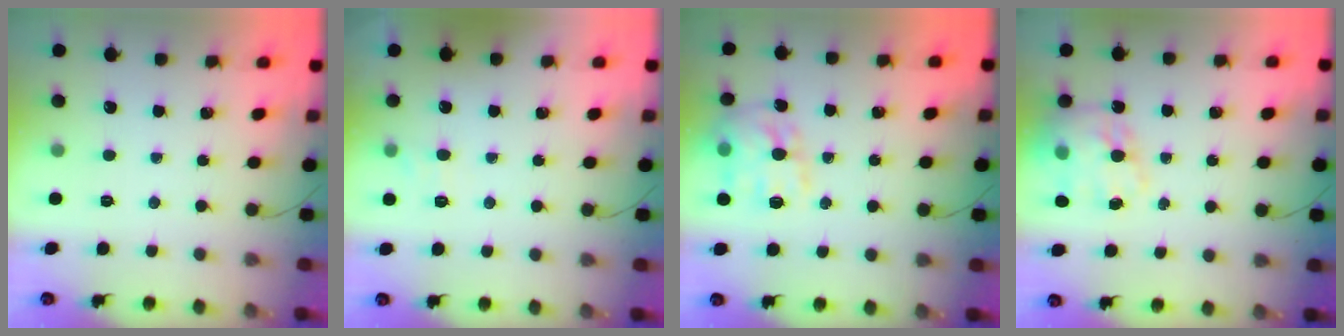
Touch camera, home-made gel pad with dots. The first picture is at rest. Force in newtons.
{"total": 6.1, "press": 6.0, "slide": 1.3}
{"total": 15.8, "press": 15.7, "slide": 1.0}
{"total": 17.1, "press": 16.6, "slide": 4.2}